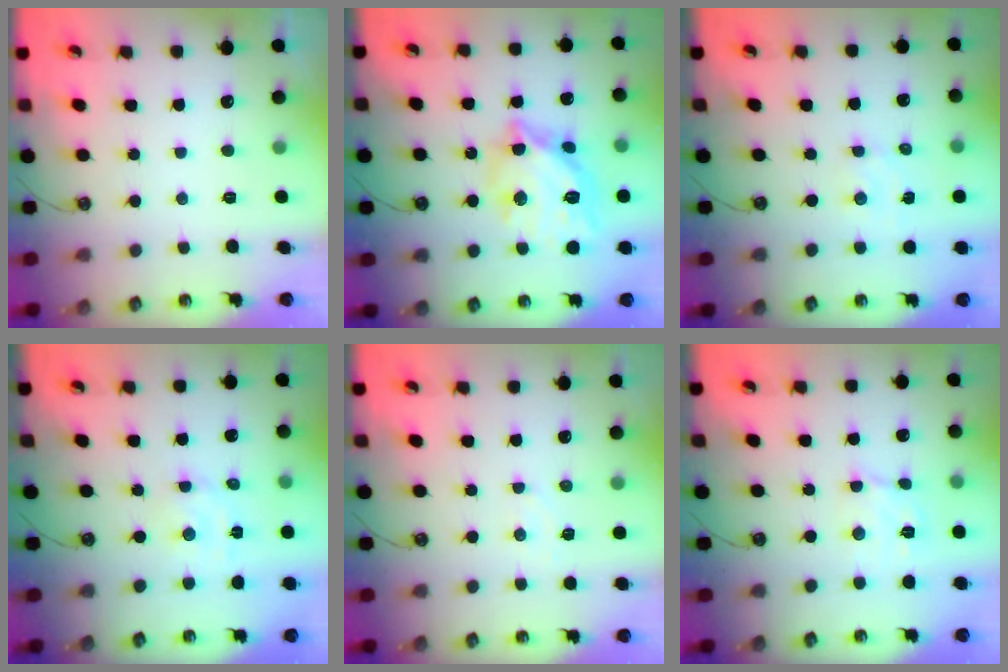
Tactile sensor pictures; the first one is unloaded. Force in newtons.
{"total": 17.7, "press": 17.6, "slide": 1.5}
{"total": 2.6, "press": 2.6, "slide": 0.4}
{"total": 2.7, "press": 2.7, "slide": 0.1}
{"total": 5.0, "press": 5.0, "slide": 0.7}
{"total": 5.6, "press": 5.6, "slide": 0.2}